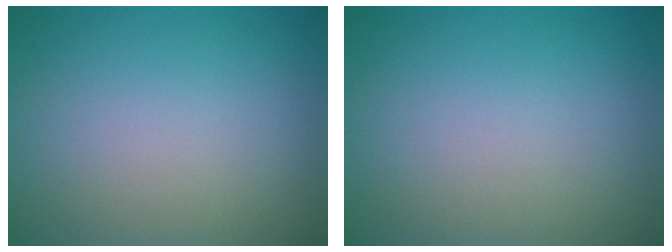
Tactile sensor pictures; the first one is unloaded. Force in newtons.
{"total": 0.0}